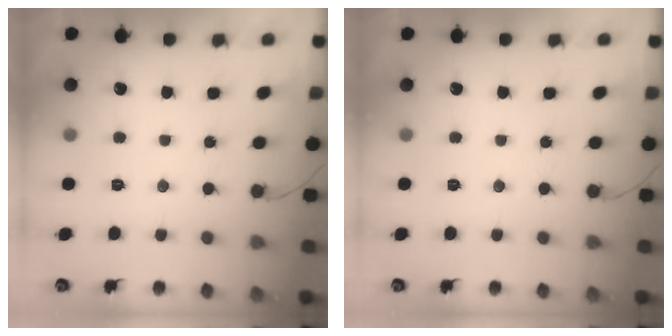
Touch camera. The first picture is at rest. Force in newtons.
{"total": 0.0}